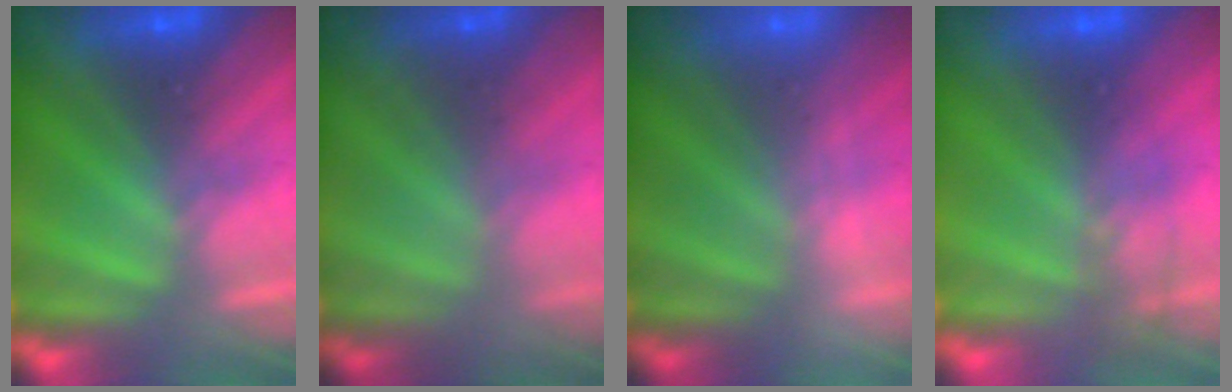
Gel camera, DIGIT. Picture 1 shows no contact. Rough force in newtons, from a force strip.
{"total": 1.7}
{"total": 1.9}
{"total": 1.4}